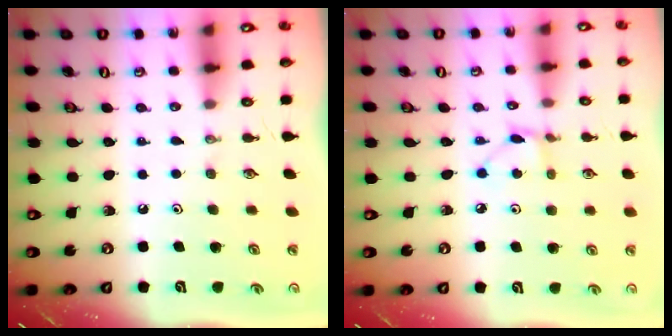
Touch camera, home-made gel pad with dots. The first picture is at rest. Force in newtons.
{"total": 3.3, "press": 3.3, "slide": 0.3}